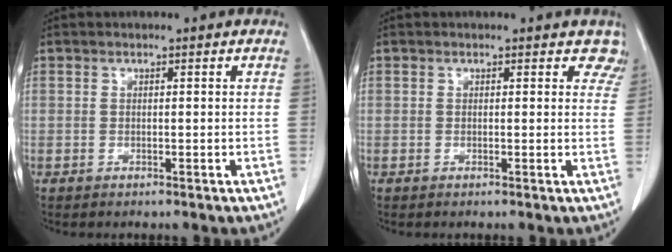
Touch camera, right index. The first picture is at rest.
{"total": 3.0, "force": [2.5, 1.6, 0.1], "torque": [0.024, -0.008, 0.002]}